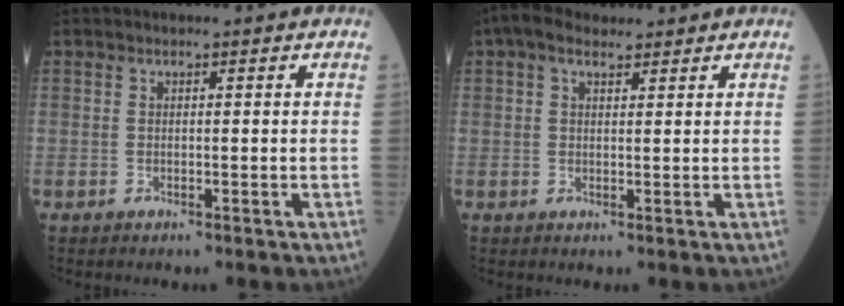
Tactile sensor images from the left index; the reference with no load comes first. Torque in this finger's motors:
{"motor_torque": [1.08, -1.06, 0.34, 0.08]}